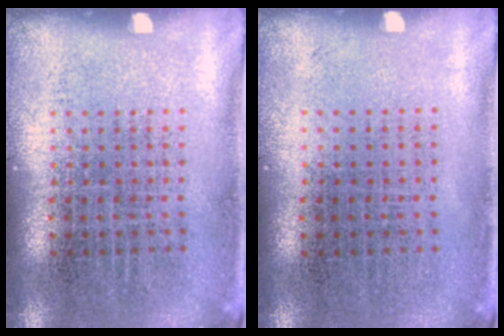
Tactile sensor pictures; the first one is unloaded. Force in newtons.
{"total": 0.0}